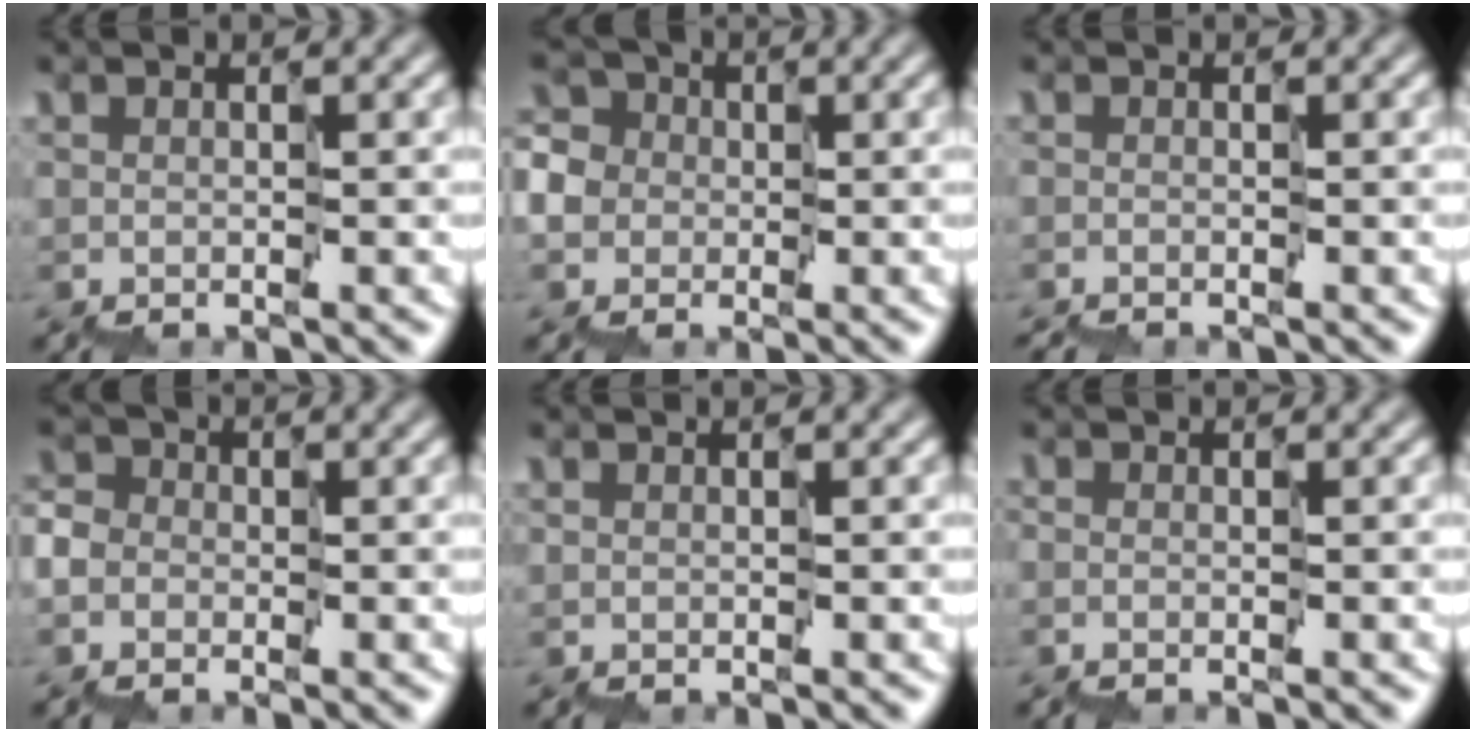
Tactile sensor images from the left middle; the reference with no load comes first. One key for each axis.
{"total": 6.8, "fx": 1.0, "fy": 6.1, "fz": 2.8, "tx": -0.055, "ty": 0.033, "tz": -0.027}
{"total": 1.0, "fx": -1.0, "fy": 0.0, "fz": 0.2, "tx": 0.002, "ty": -0.005, "tz": -0.024}
{"total": 3.9, "fx": -1.4, "fy": 3.3, "fz": 1.3, "tx": -0.001, "ty": 0.014, "tz": -0.036}
{"total": 0.0}
{"total": 0.7, "fx": -0.6, "fy": 0.2, "fz": 0.2, "tx": 0.005, "ty": -0.003, "tz": -0.017}